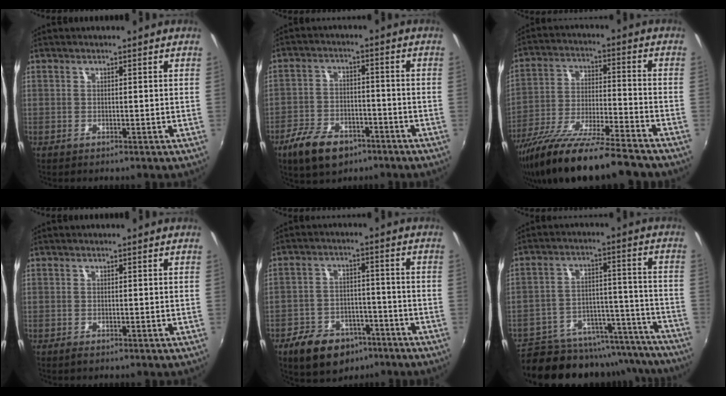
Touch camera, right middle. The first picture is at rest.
{"total": 10.6, "force": [-6.9, 5.6, 5.8], "torque": [-0.140, -0.007, -0.120]}
{"total": 18.8, "force": [-15.3, 1.9, 10.7], "torque": [-0.204, -0.047, -0.260]}
{"total": 0.7, "force": [-0.5, 0.3, 0.4], "torque": [-0.009, -0.004, -0.010]}
{"total": 12.3, "force": [-8.1, 7.4, 5.6], "torque": [-0.133, 0.011, -0.114]}
{"total": 25.1, "force": [-22.4, 8.5, 7.5], "torque": [-0.139, 0.030, -0.284]}